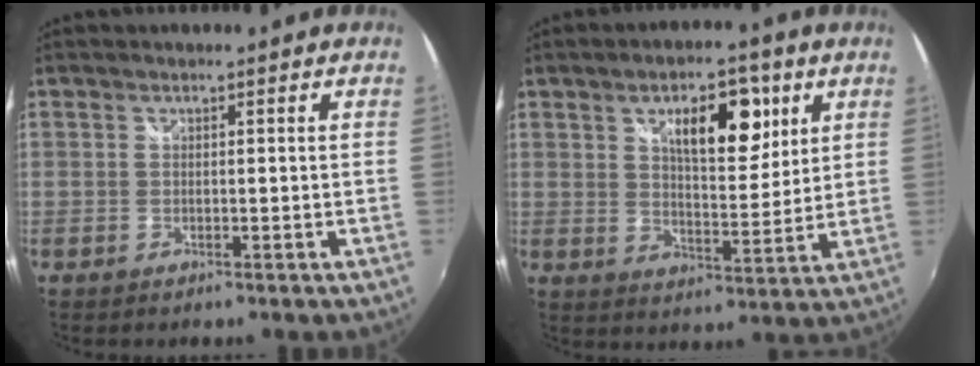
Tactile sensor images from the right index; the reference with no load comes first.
{"total": 11.4, "force": [5.1, 5.0, 8.9], "torque": [-0.129, 0.006, 0.079]}